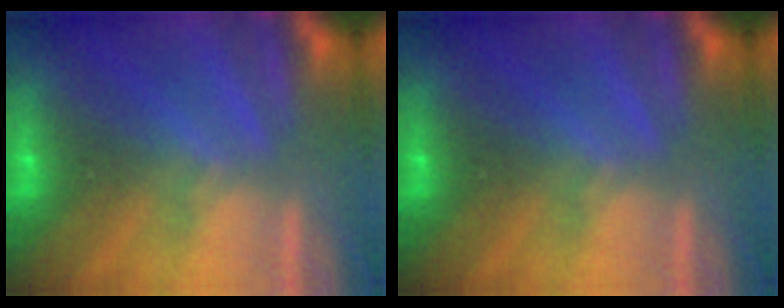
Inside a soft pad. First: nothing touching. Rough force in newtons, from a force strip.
{"total": 0.0}